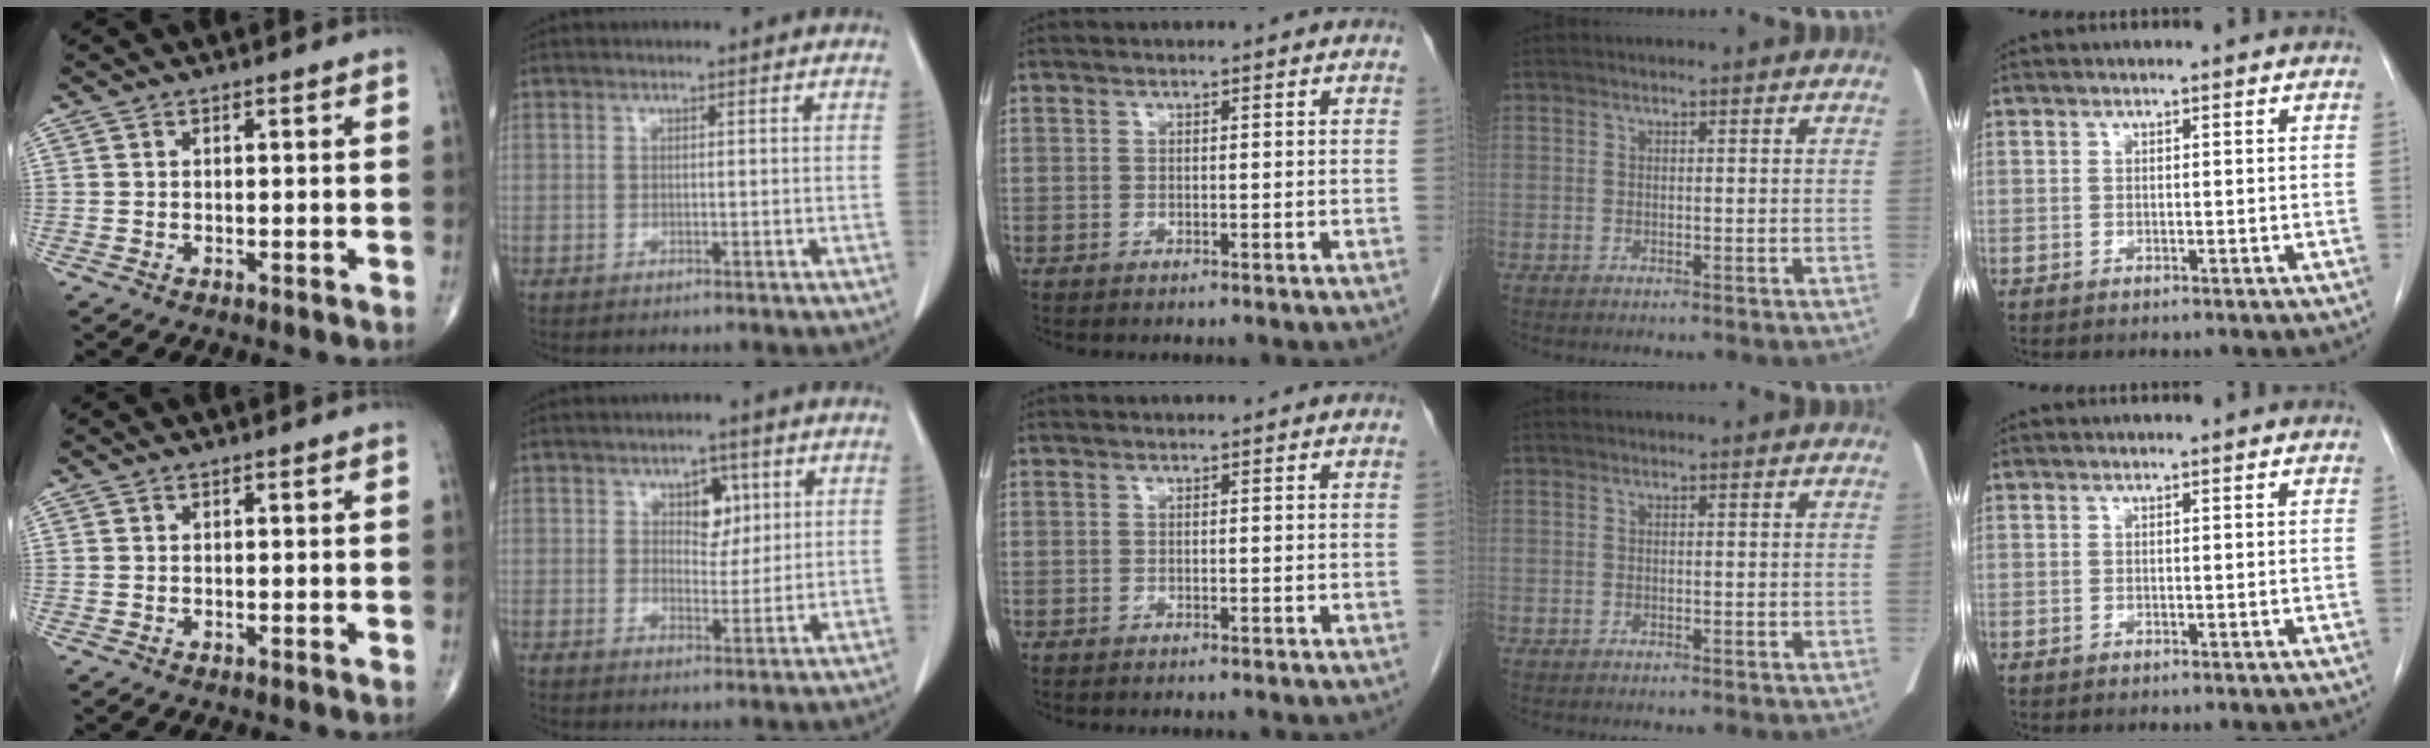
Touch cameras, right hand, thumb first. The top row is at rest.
{"index": {"total": 4.6, "force": [1.8, 2.8, 3.1], "torque": [-0.040, 0.006, 0.030]}}